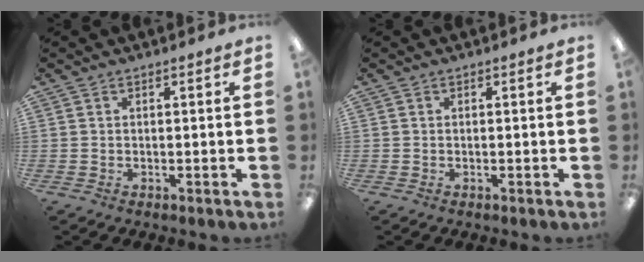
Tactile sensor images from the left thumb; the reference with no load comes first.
{"total": 0.0}